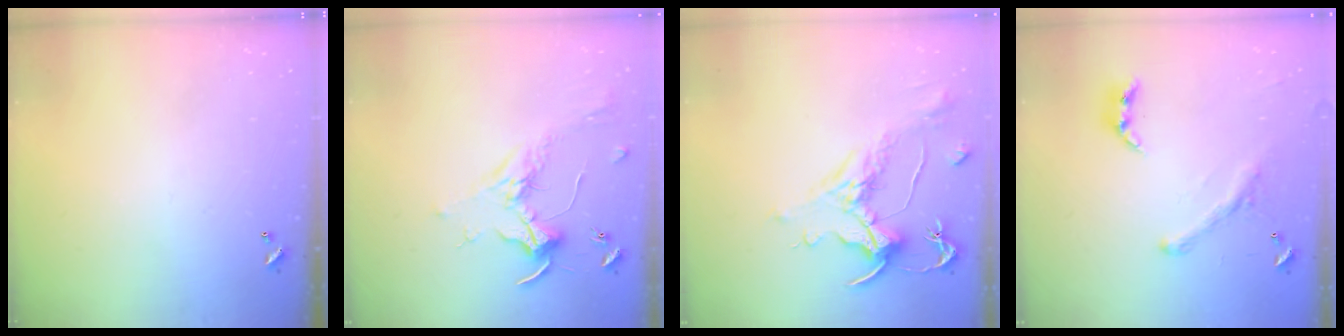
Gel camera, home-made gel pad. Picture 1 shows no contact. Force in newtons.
{"total": 1.7, "press": 1.5, "slide": 0.9}
{"total": 1.6, "press": 0.7, "slide": 1.5}
{"total": 2.0, "press": 1.5, "slide": 1.2}